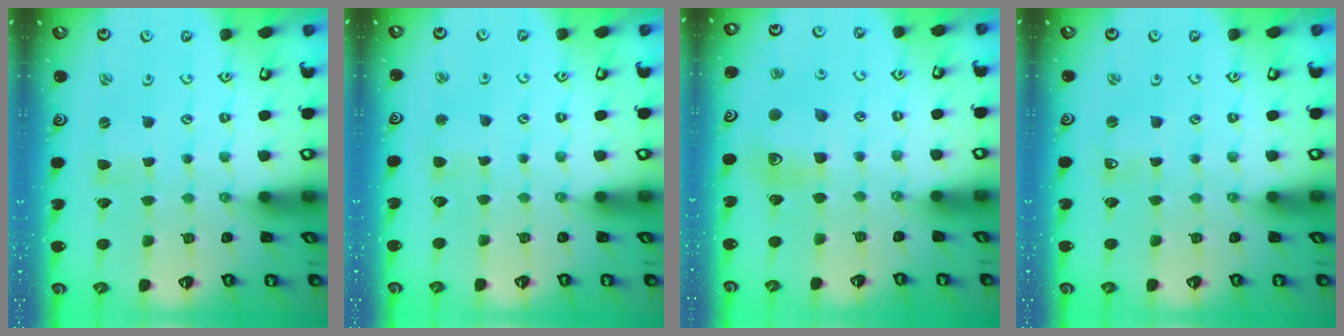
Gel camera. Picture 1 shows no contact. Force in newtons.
{"total": 2.5, "press": 2.4, "slide": 0.4}
{"total": 10.2, "press": 10.1, "slide": 1.0}
{"total": 0.6, "press": 0.6, "slide": 0.1}